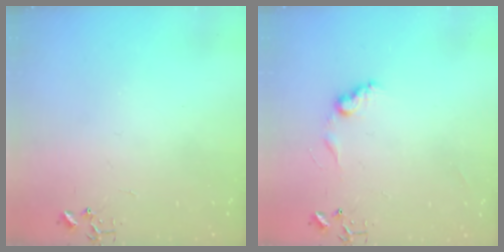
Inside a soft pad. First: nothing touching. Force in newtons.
{"total": 7.9, "press": 7.9, "slide": 0.5}